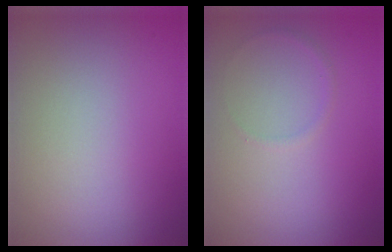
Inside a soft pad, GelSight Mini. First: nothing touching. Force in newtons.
{"total": 0.6, "press": 0.6, "slide": 0.1}